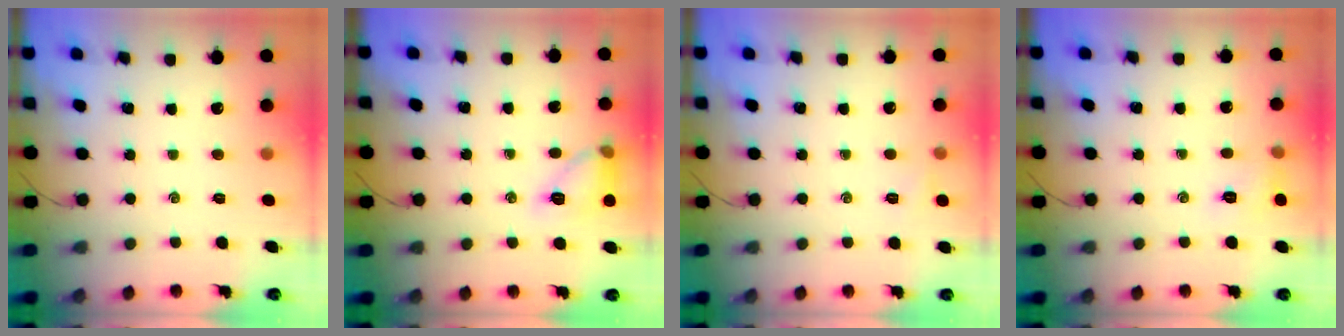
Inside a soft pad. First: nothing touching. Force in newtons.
{"total": 11.3, "press": 11.3, "slide": 0.4}
{"total": 3.4, "press": 3.2, "slide": 0.9}
{"total": 6.9, "press": 6.8, "slide": 1.2}